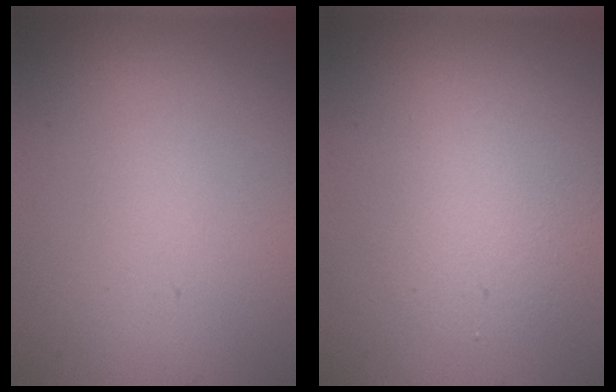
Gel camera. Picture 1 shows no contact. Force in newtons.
{"total": 3.3, "press": 3.3, "slide": 0.2}